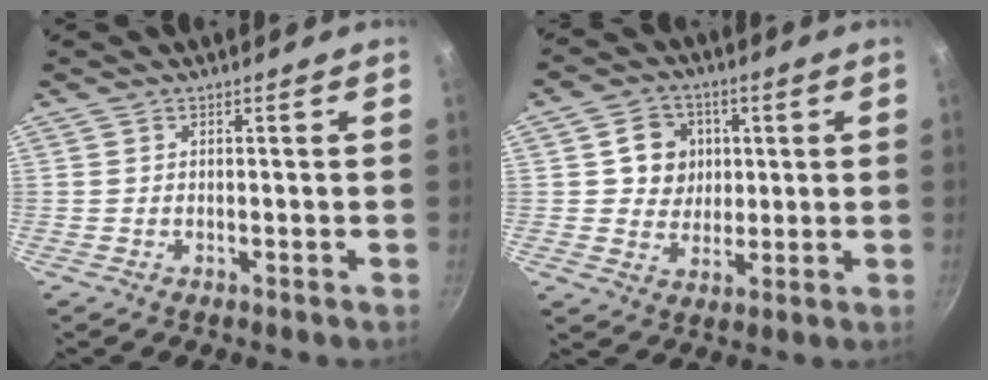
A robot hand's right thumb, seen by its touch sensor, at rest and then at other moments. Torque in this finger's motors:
{"motor_torque": [0.38, 1.59, -0.15, 0.15, 0.01]}